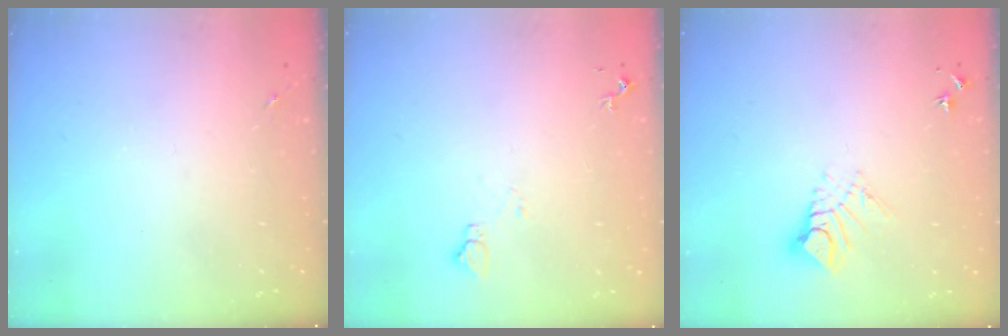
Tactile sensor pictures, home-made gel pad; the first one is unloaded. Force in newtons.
{"total": 6.1, "press": 6.0, "slide": 0.8}
{"total": 9.1, "press": 9.0, "slide": 1.0}